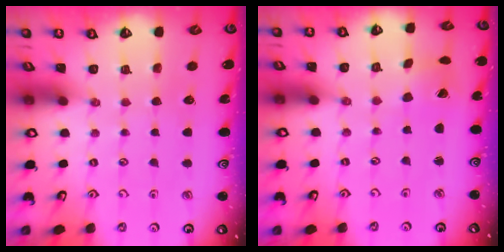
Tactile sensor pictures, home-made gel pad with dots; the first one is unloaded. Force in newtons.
{"total": 1.4, "press": 1.4, "slide": 0.2}